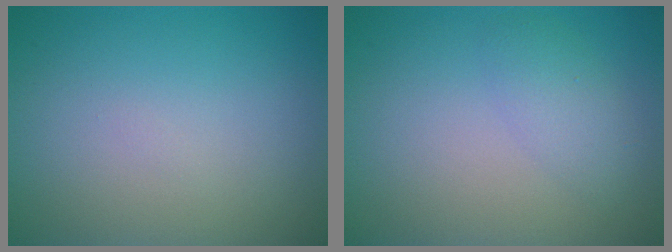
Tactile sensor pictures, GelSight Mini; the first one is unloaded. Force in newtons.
{"total": 2.0, "press": 2.0, "slide": 0.2}